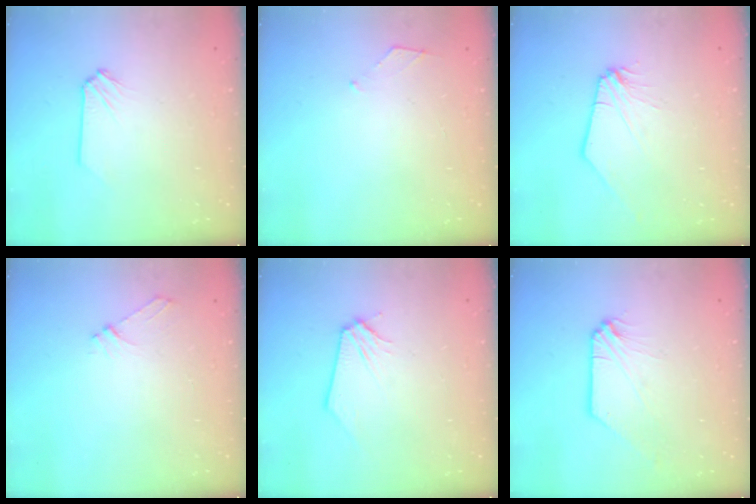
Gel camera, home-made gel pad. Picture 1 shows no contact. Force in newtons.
{"total": 4.4, "press": 4.4, "slide": 0.8}
{"total": 0.0}
{"total": 4.2, "press": 4.2, "slide": 0.4}
{"total": 0.0}
{"total": 0.0}